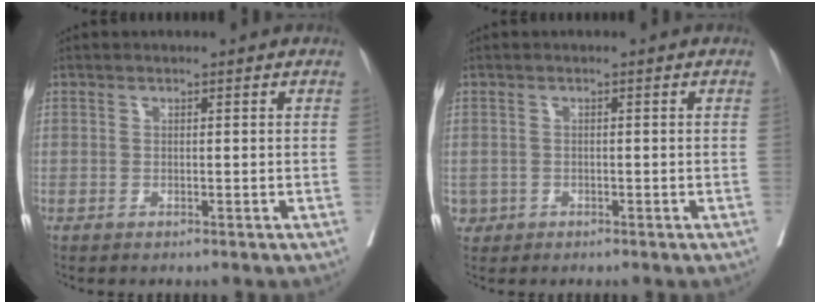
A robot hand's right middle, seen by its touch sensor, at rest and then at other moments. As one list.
[{"total": 1.6, "force": [-0.6, 1.5, 0.3], "torque": [-0.005, 0.004, -0.007]}]